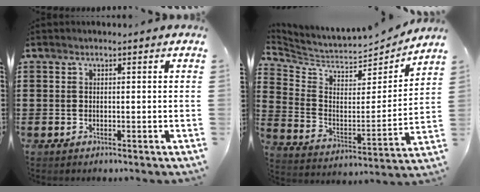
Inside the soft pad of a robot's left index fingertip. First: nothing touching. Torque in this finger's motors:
{"motor_torque": [1.00, 0.30, -0.01, 0.02]}